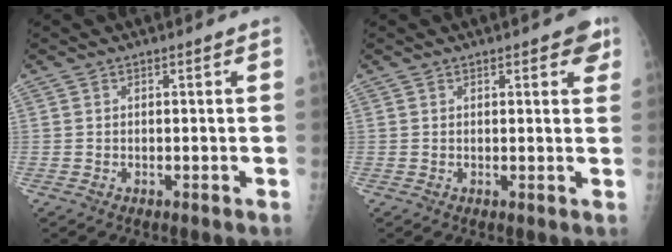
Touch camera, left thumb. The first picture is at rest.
{"total": 3.7, "force": [2.0, 1.6, 2.7], "torque": [-0.013, -0.004, 0.018]}